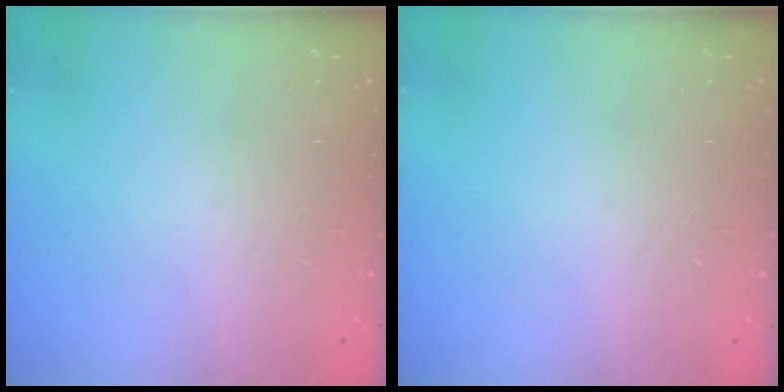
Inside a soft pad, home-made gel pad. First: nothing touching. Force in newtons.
{"total": 0.0}